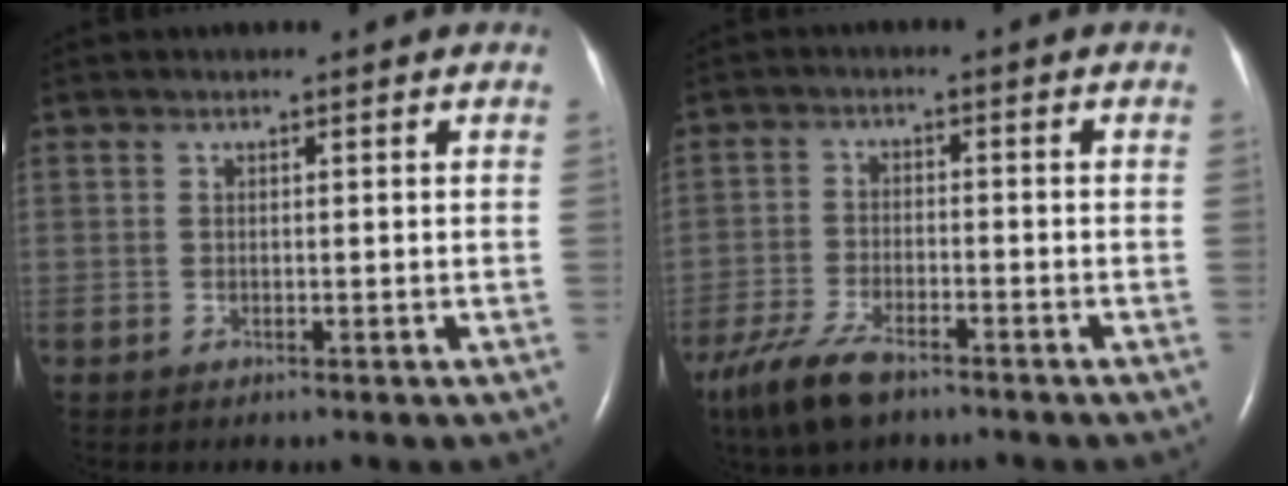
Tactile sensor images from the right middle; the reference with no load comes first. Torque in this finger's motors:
{"motor_torque": [0.76, -0.59, 0.14, 0.05]}